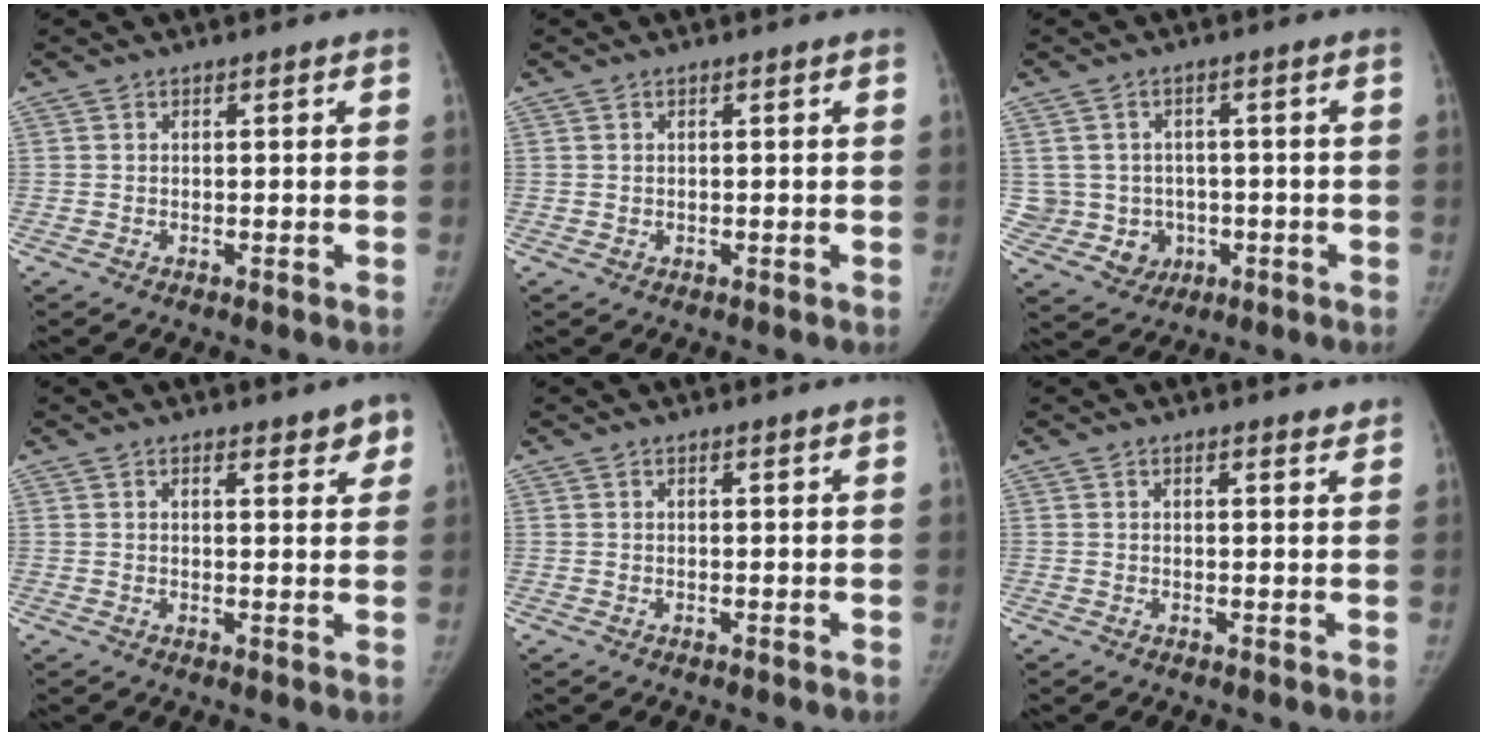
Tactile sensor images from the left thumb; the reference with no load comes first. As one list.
[{"total": 0.0}, {"total": 7.5, "force": [-0.6, 7.3, 1.5], "torque": [0.001, 0.018, 0.005]}, {"total": 4.0, "force": [2.6, 1.6, 2.6], "torque": [-0.009, -0.013, 0.031]}, {"total": 0.6, "force": [0.4, 0.0, 0.4], "torque": [-0.010, -0.002, 0.009]}, {"total": 1.6, "force": [1.4, 0.4, 0.7], "torque": [-0.003, -0.008, 0.019]}]